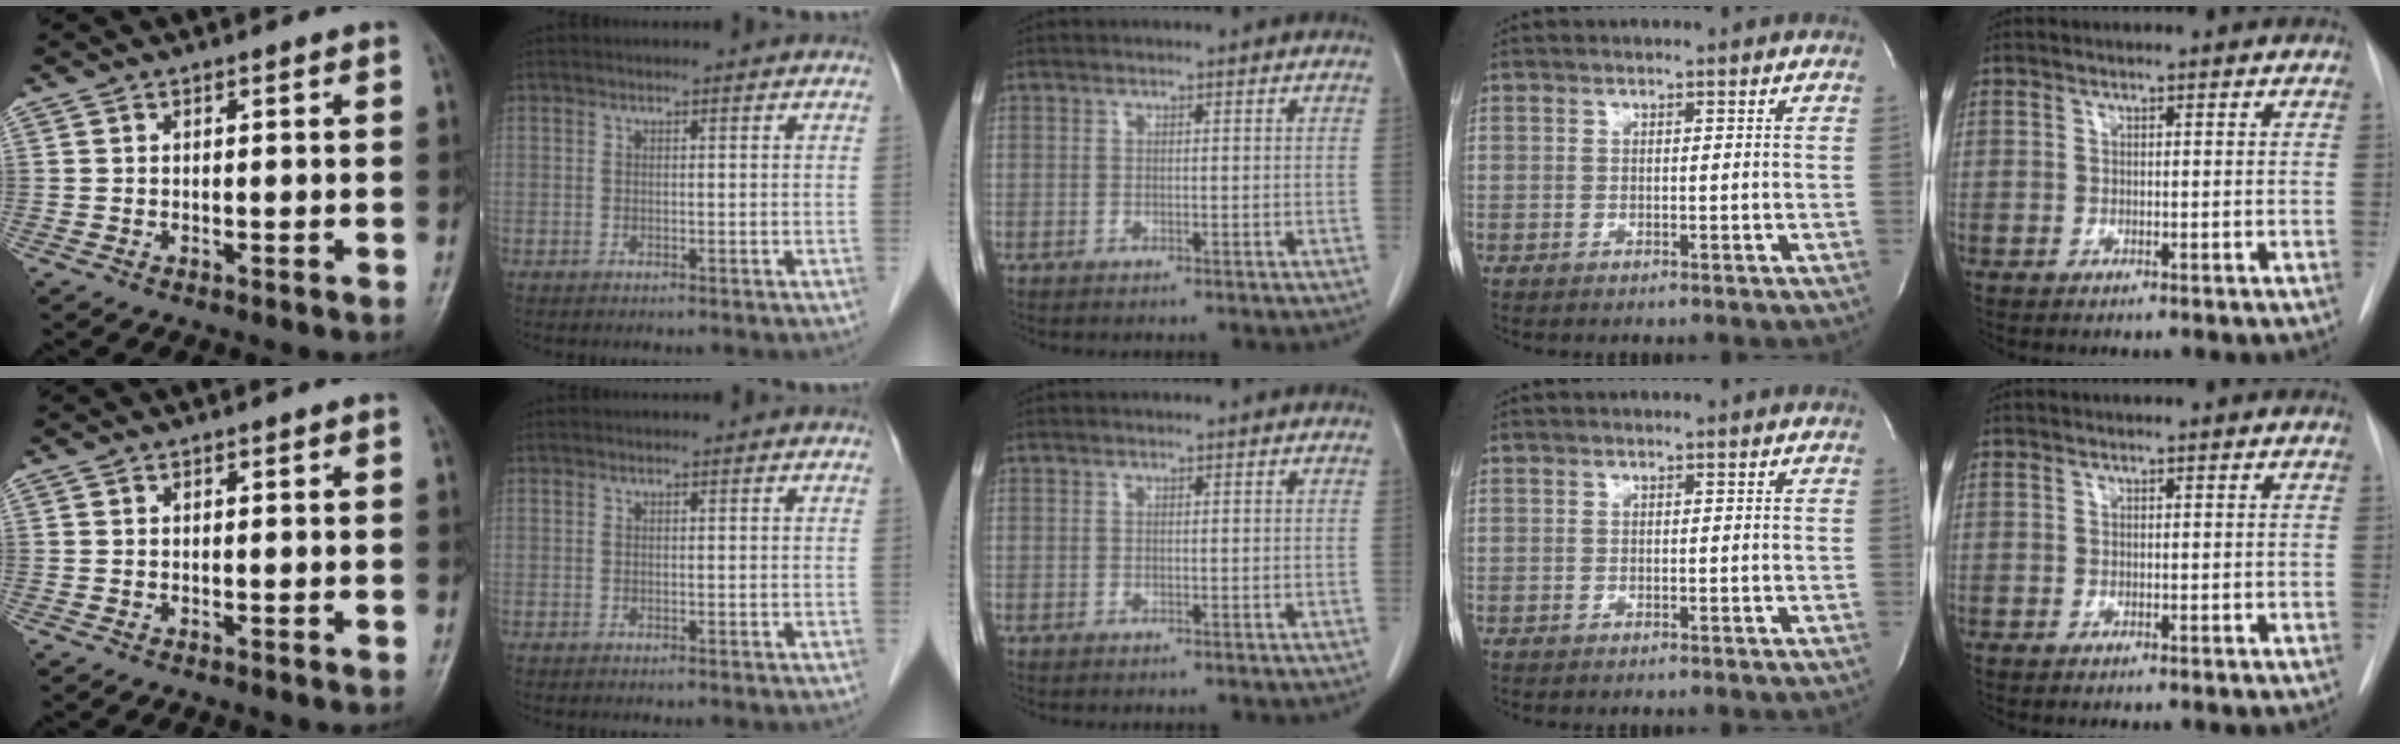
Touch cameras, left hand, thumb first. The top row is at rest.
{}